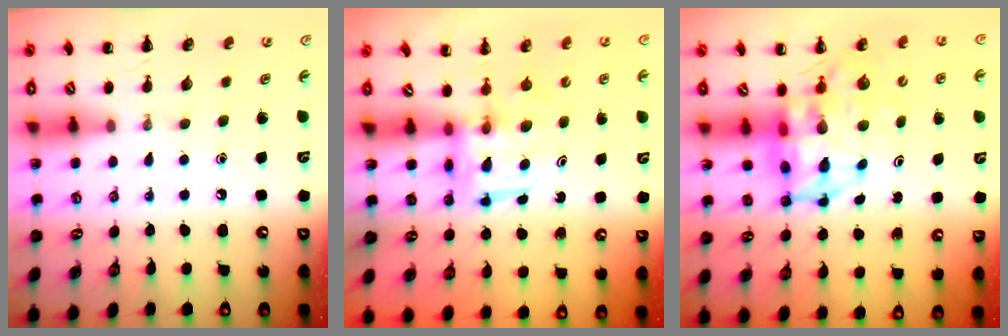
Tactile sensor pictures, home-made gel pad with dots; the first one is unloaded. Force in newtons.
{"total": 3.0, "press": 3.0, "slide": 0.2}
{"total": 7.2, "press": 6.9, "slide": 2.0}